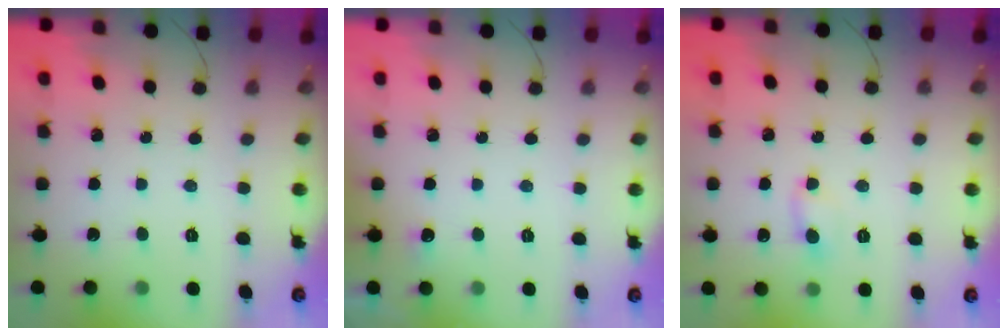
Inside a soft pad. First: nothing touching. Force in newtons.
{"total": 7.4, "press": 2.7, "slide": 6.9}
{"total": 2.5, "press": 2.4, "slide": 0.8}